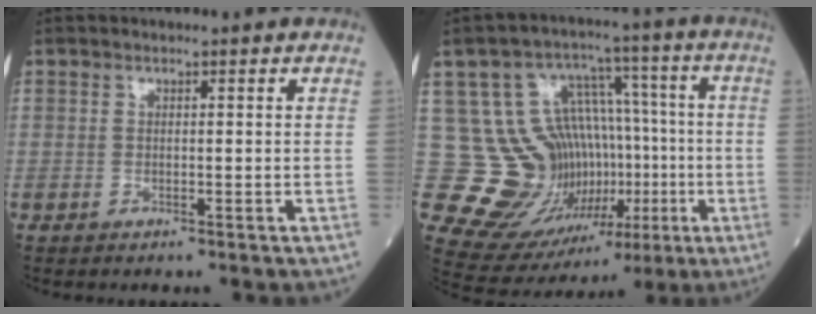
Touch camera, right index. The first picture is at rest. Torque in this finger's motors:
{"motor_torque": [0.24, -0.10, 0.00, -0.01]}